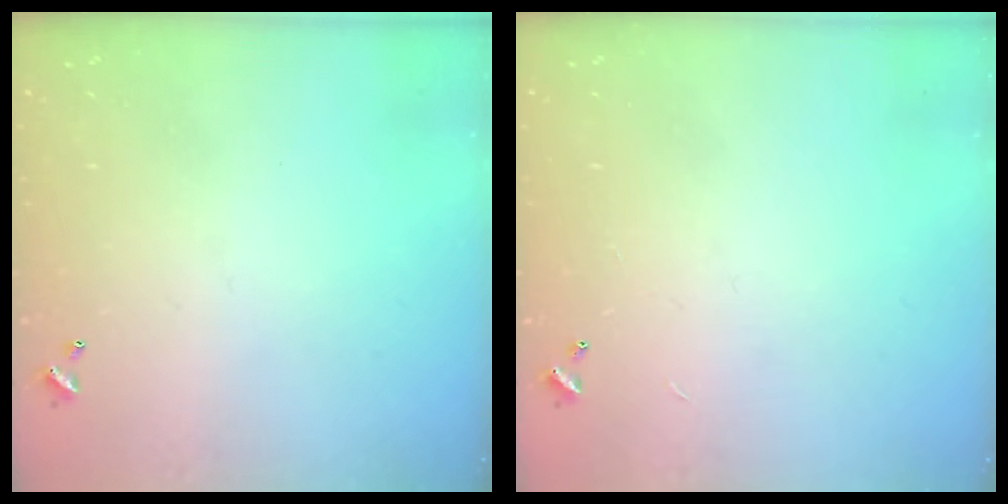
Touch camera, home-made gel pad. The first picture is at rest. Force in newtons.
{"total": 0.9, "press": 0.9, "slide": 0.2}